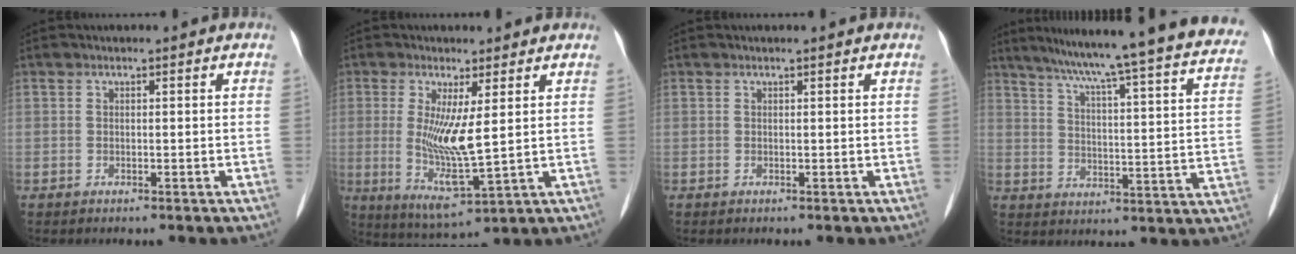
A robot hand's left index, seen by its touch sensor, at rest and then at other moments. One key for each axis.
{"total": 8.2, "fx": 0.9, "fy": 0.9, "fz": 8.1, "tx": -0.166, "ty": -0.027, "tz": 0.023}
{"total": 0.8, "fx": 0.8, "fy": 0.0, "fz": 0.3, "tx": -0.010, "ty": 0.004, "tz": 0.010}
{"total": 27.9, "fx": 24.6, "fy": 0.9, "fz": 13.2, "tx": -0.199, "ty": -0.051, "tz": 0.303}